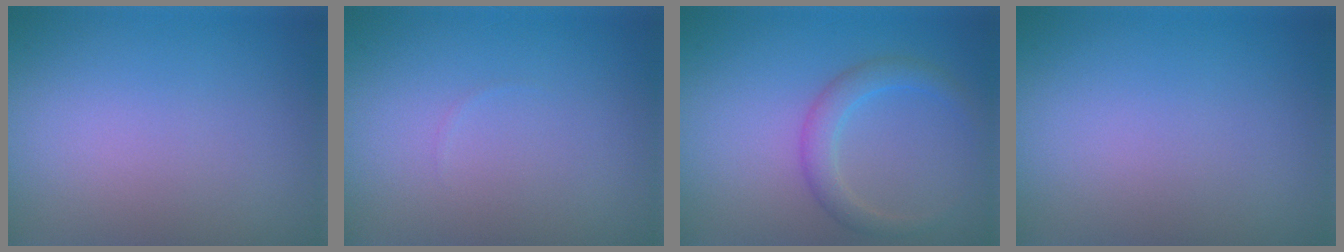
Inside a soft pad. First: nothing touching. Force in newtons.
{"total": 0.0}
{"total": 2.4, "press": 2.4, "slide": 0.1}
{"total": 0.0}